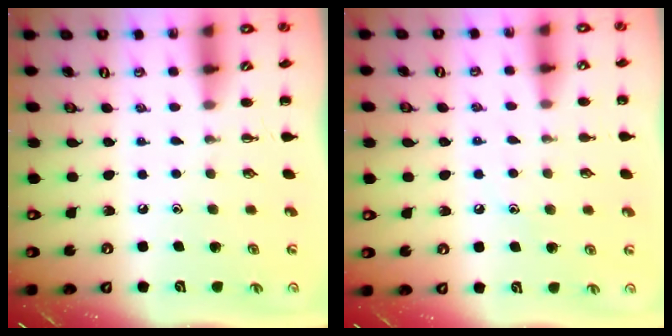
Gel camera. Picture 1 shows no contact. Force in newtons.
{"total": 6.1, "press": 5.8, "slide": 1.7}